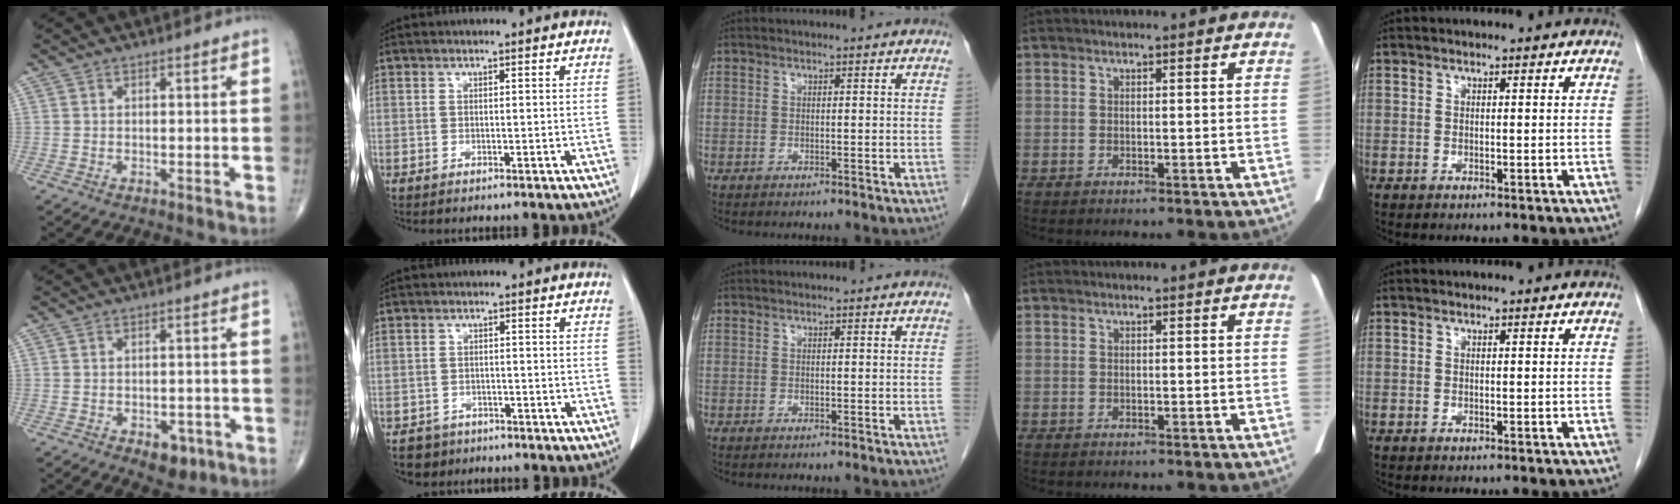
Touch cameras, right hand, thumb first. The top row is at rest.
{"thumb": {"total": 4.8, "force": [-2.3, 2.8, 3.1], "torque": [-0.022, 0.010, -0.024]}, "index": {"total": 3.4, "force": [-2.1, 2.6, -0.2], "torque": [0.002, 0.010, -0.034]}}